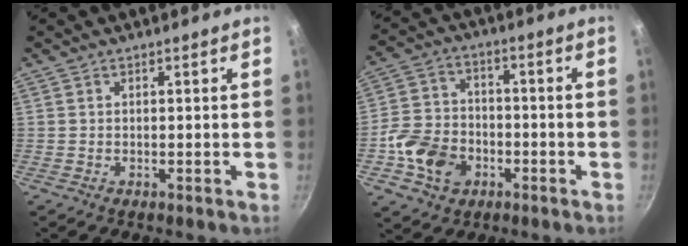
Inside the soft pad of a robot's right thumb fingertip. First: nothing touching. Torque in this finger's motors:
{"motor_torque": [0.49, 0.75, 0.33, -0.45, 0.06]}